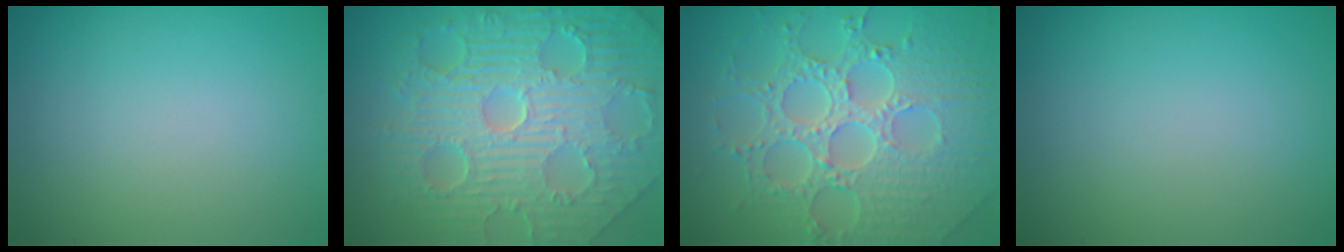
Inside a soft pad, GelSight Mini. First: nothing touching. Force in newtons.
{"total": 11.2, "press": 7.4, "slide": 8.5}
{"total": 8.2, "press": 6.0, "slide": 5.6}
{"total": 0.0}